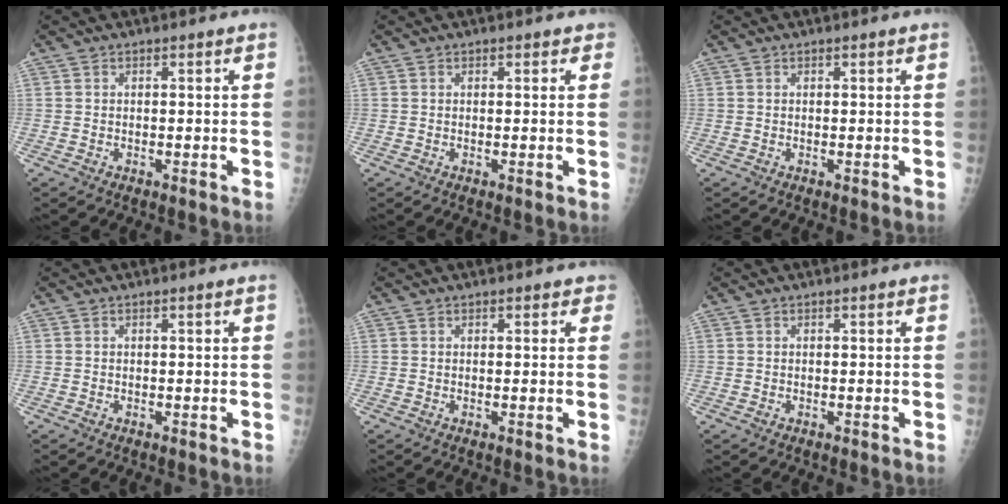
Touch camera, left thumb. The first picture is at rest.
{"total": 1.2, "force": [0.8, 0.9, 0.3], "torque": [0.016, -0.001, 0.003]}
{"total": 0.0}
{"total": 0.0}
{"total": 1.6, "force": [1.0, 1.2, 0.4], "torque": [0.021, -0.002, 0.004]}
{"total": 0.0}